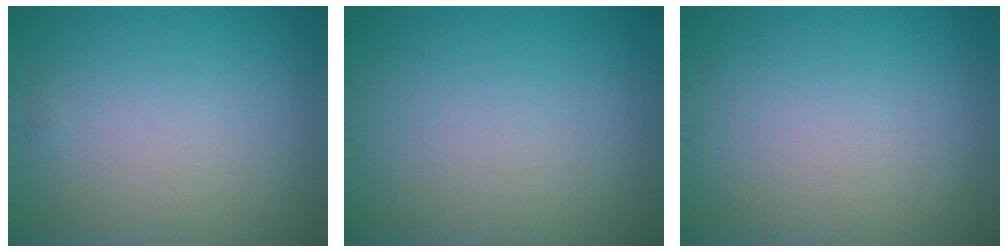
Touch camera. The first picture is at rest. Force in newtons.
{"total": 0.0}
{"total": 0.0}